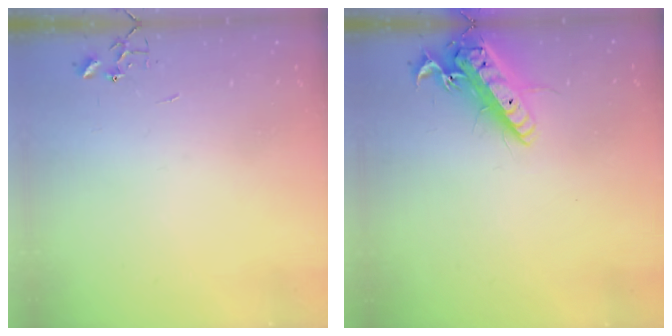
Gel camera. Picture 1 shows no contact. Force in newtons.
{"total": 16.4, "press": 16.1, "slide": 3.0}